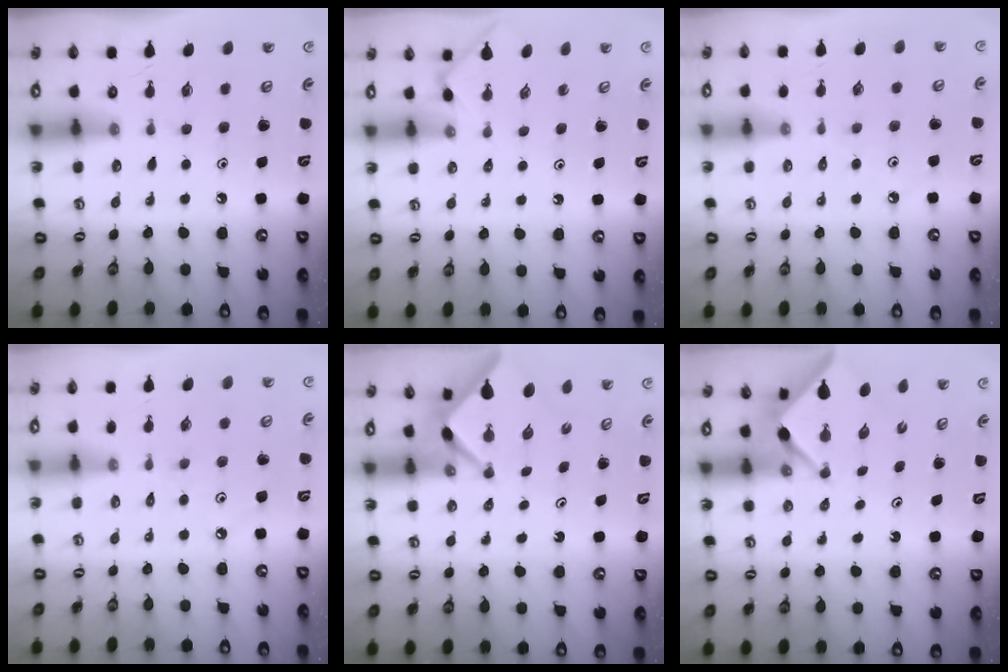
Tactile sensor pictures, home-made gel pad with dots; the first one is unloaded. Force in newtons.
{"total": 2.3, "press": 2.3, "slide": 0.3}
{"total": 2.2, "press": 2.2, "slide": 0.4}
{"total": 2.8, "press": 2.8, "slide": 0.1}
{"total": 2.4, "press": 2.4, "slide": 0.3}
{"total": 3.2, "press": 3.2, "slide": 0.3}